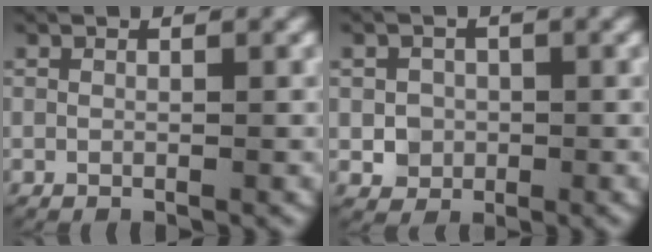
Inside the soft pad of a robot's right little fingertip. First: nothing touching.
{"total": 2.2, "force": [-0.3, 2.1, 0.5], "torque": [-0.003, 0.002, -0.007]}